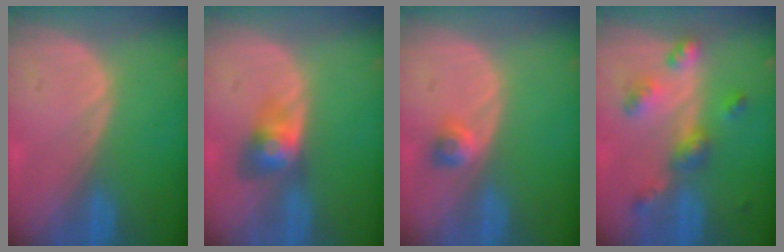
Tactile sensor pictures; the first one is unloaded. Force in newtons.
{"total": 4.0, "press": 4.0, "slide": 0.3}
{"total": 2.4, "press": 2.1, "slide": 1.2}
{"total": 6.8, "press": 6.0, "slide": 3.2}